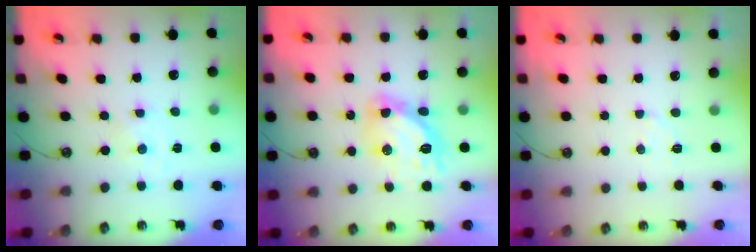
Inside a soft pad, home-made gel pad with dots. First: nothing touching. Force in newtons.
{"total": 13.2, "press": 13.1, "slide": 1.6}
{"total": 4.4, "press": 4.4, "slide": 0.6}